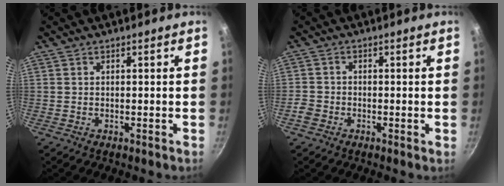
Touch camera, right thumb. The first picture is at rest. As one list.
[{"total": 2.5, "force": [-1.2, 1.8, 1.2], "torque": [-0.023, 0.009, -0.029]}]